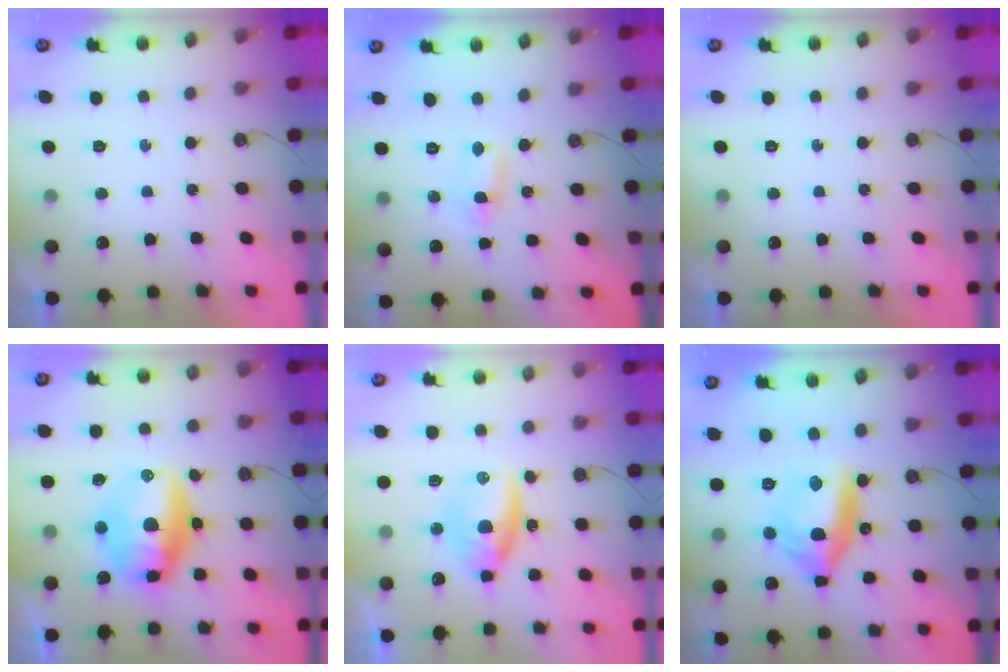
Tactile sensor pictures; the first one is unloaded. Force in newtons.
{"total": 1.2, "press": 1.0, "slide": 0.6}
{"total": 0.0}
{"total": 14.5, "press": 13.9, "slide": 4.0}
{"total": 9.4, "press": 9.3, "slide": 1.0}
{"total": 13.4, "press": 13.2, "slide": 2.4}